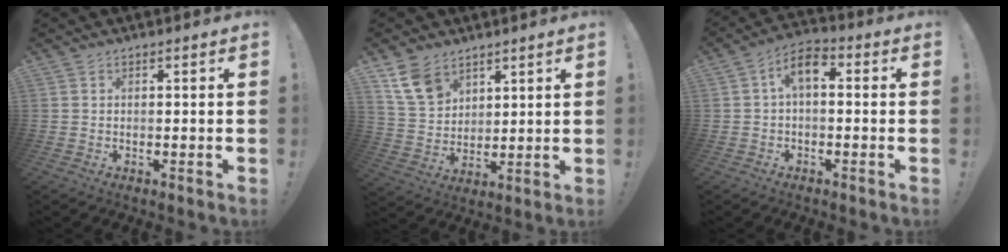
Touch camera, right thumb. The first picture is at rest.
{"total": 11.4, "force": [7.2, 7.5, 4.8], "torque": [-0.090, -0.035, 0.147]}
{"total": 6.6, "force": [0.5, 3.6, 5.5], "torque": [-0.096, 0.003, 0.010]}